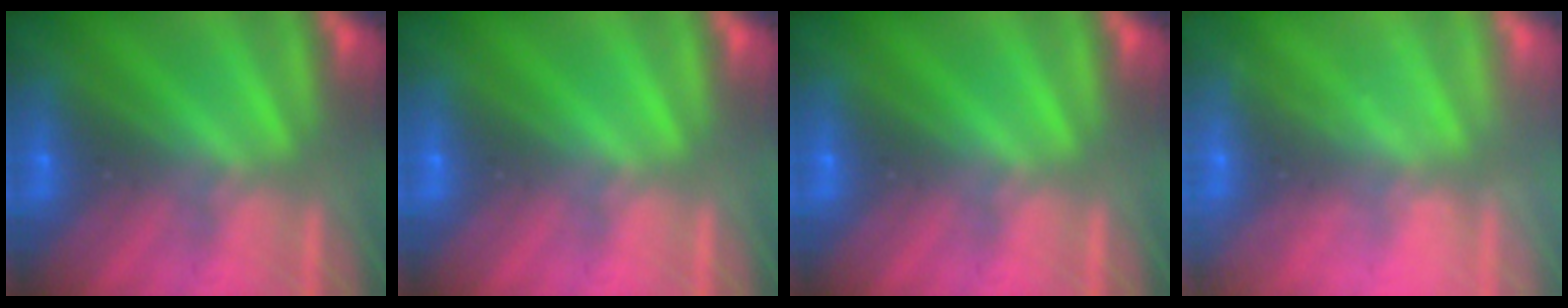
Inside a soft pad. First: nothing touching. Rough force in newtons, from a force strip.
{"total": 0.0}
{"total": 0.0}
{"total": 2.1}